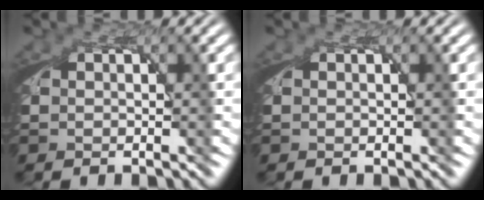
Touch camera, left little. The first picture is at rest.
{"total": 0.0}